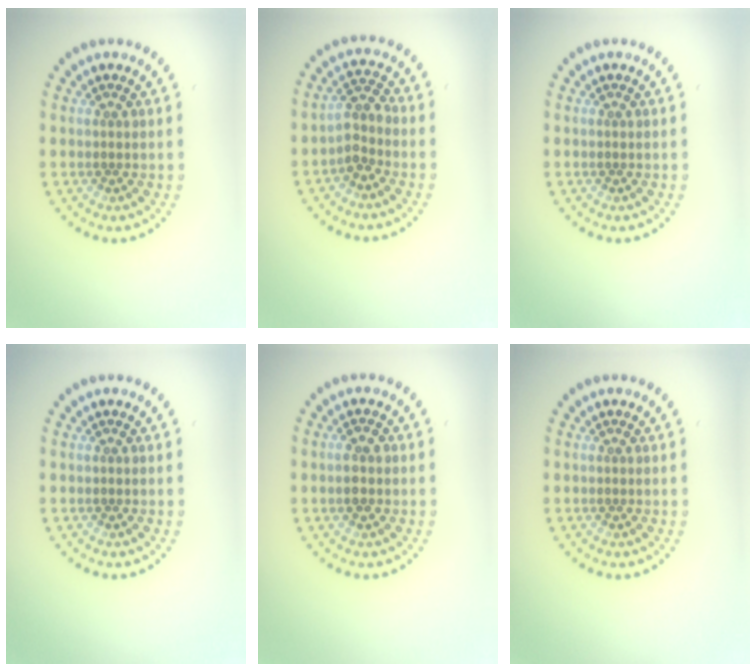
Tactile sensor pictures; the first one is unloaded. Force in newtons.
{"total": 2.5, "press": 1.9, "slide": 1.6}
{"total": 0.0}
{"total": 0.0}
{"total": 1.7, "press": 1.7, "slide": 0.2}
{"total": 0.0}